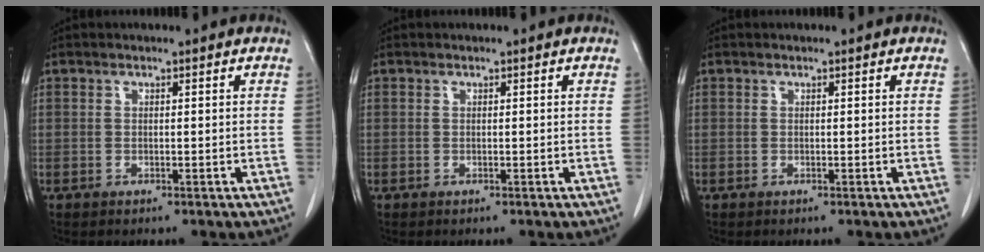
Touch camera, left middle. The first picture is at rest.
{"total": 0.0}
{"total": 0.0}